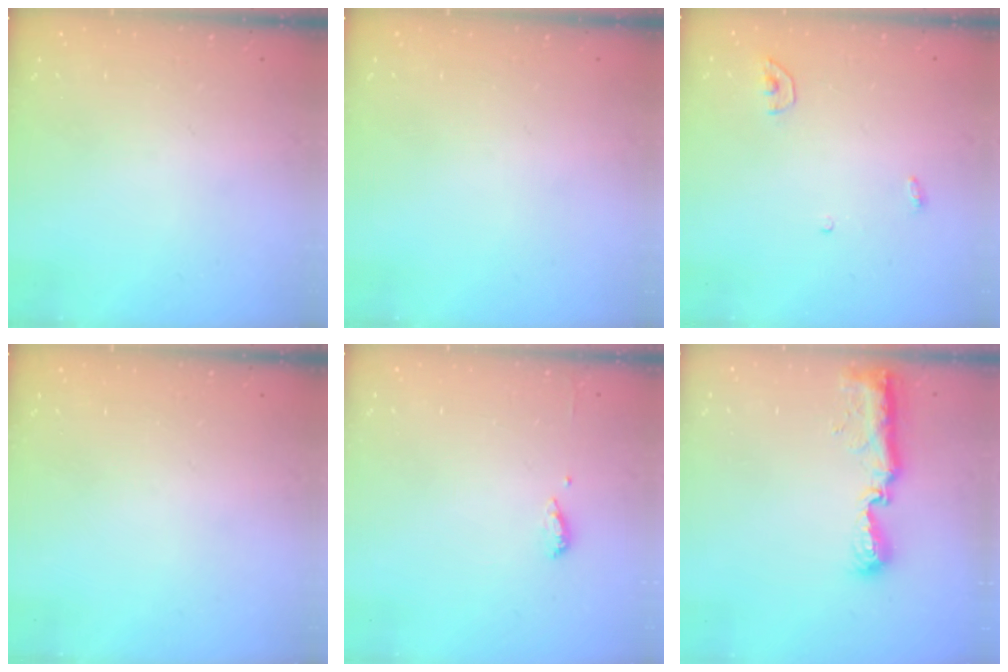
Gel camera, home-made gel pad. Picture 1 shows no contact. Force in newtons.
{"total": 0.0}
{"total": 3.4, "press": 3.3, "slide": 0.3}
{"total": 0.0}
{"total": 6.1, "press": 6.0, "slide": 1.3}
{"total": 8.6, "press": 8.6, "slide": 0.5}